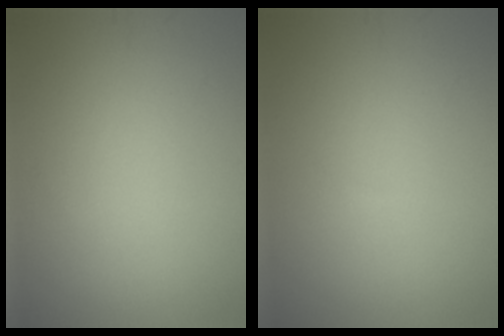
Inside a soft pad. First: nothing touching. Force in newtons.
{"total": 0.0}